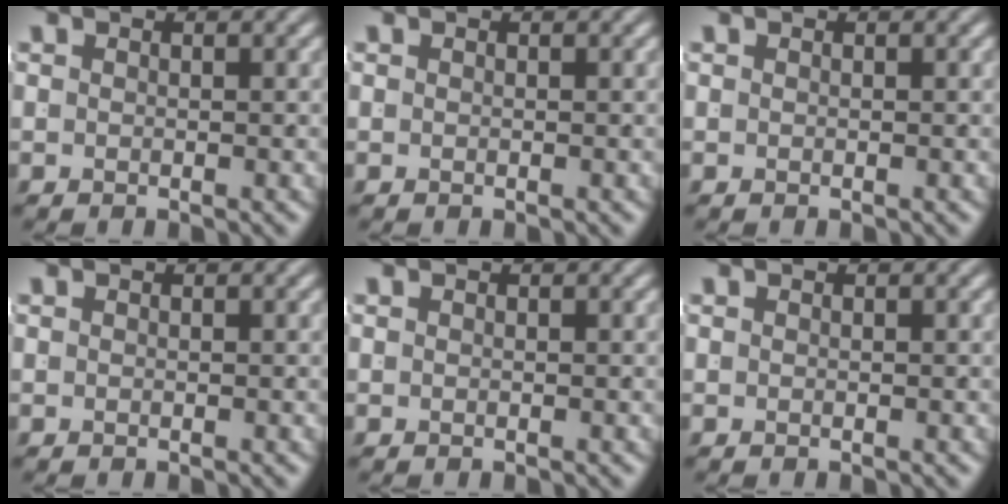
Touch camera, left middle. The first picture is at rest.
{"total": 0.0}
{"total": 0.0}
{"total": 0.0}
{"total": 0.0}
{"total": 0.0}